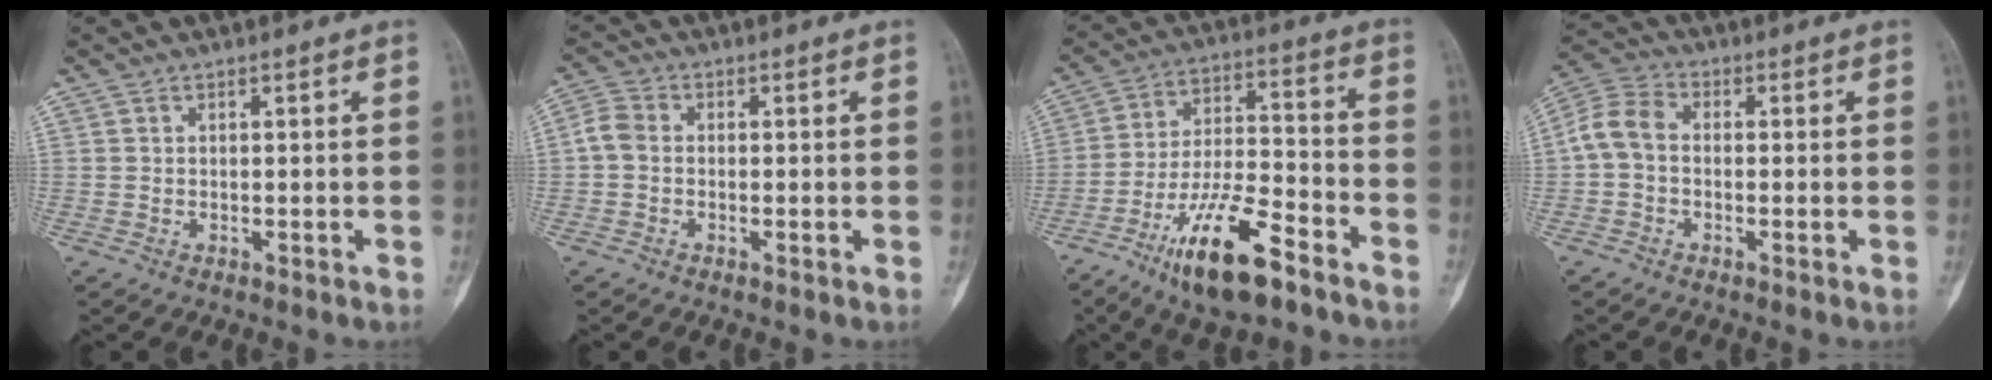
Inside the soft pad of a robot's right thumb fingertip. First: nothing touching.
{"total": 3.6, "force": [-0.2, 2.8, 2.2], "torque": [-0.048, 0.010, -0.013]}
{"total": 16.6, "force": [-10.3, 4.9, 12.1], "torque": [-0.217, 0.063, -0.182]}
{"total": 6.7, "force": [-0.5, 4.7, 4.7], "torque": [-0.090, 0.021, -0.024]}